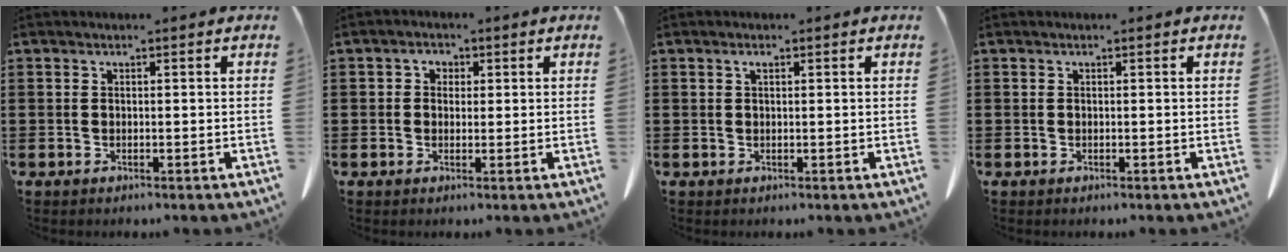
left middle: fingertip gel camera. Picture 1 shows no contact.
{"total": 1.5, "force": [0.0, 1.4, 0.7], "torque": [-0.018, 0.008, -0.001]}
{"total": 0.9, "force": [0.4, 0.3, 0.8], "torque": [-0.008, 0.000, 0.005]}
{"total": 0.0}